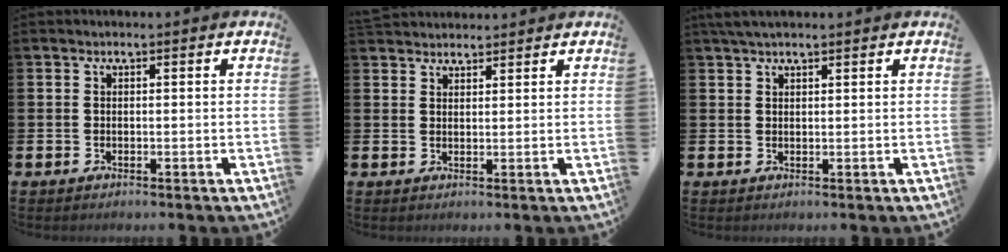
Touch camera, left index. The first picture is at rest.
{"total": 2.5, "force": [2.4, 0.7, -0.1], "torque": [-0.003, -0.007, 0.046]}
{"total": 2.1, "force": [1.8, 0.5, 0.9], "torque": [-0.006, 0.001, 0.030]}